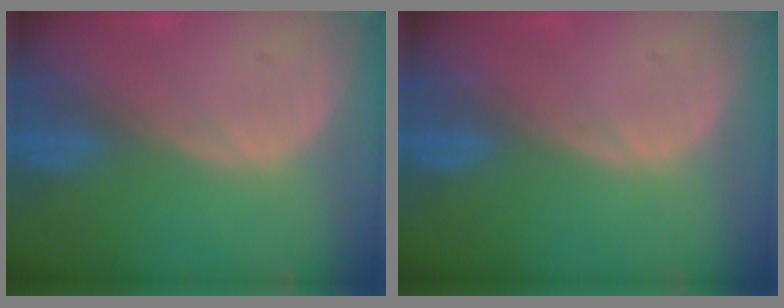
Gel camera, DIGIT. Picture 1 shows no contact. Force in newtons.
{"total": 0.0}